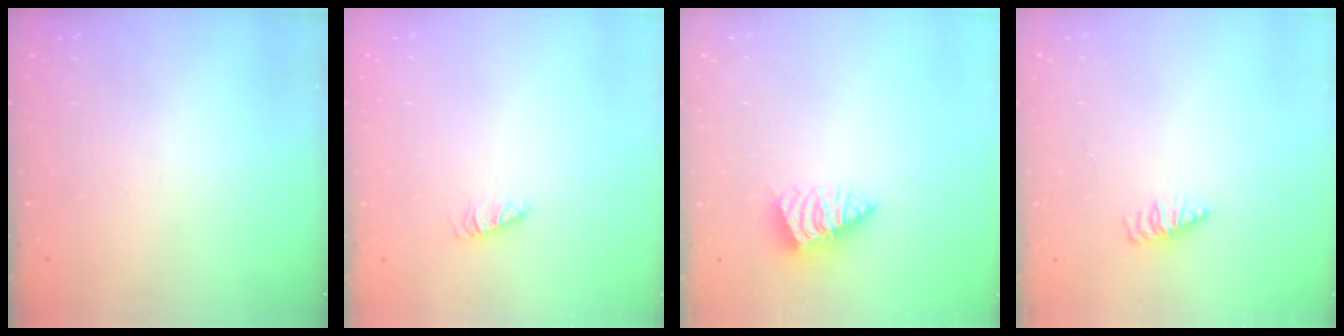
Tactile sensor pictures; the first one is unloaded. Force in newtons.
{"total": 1.0, "press": 1.0, "slide": 0.1}
{"total": 2.1, "press": 2.1, "slide": 0.3}
{"total": 2.4, "press": 2.4, "slide": 0.3}